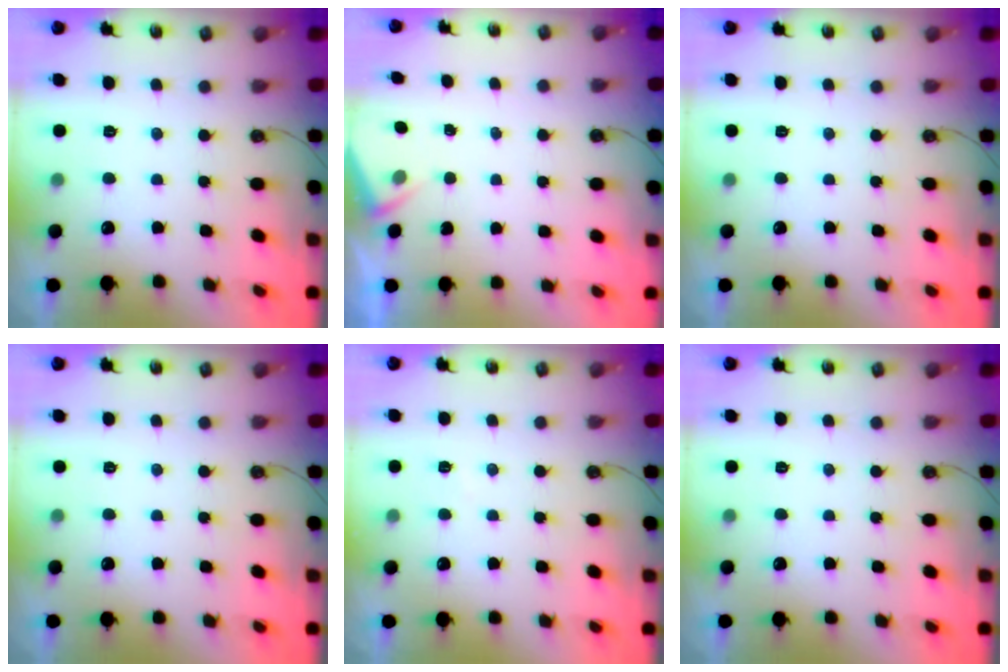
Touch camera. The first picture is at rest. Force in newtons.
{"total": 2.1, "press": 2.1, "slide": 0.3}
{"total": 0.0}
{"total": 0.0}
{"total": 3.1, "press": 3.0, "slide": 0.5}
{"total": 0.0}